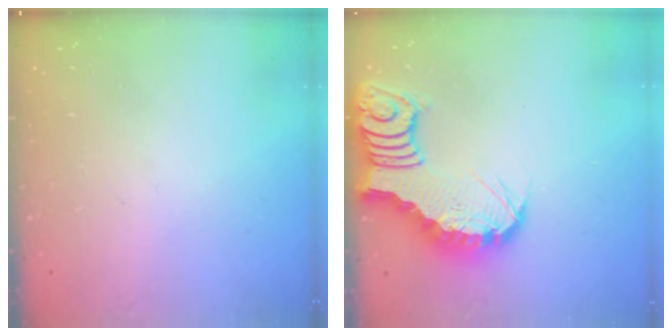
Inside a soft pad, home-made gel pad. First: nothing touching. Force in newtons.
{"total": 5.5, "press": 5.5, "slide": 0.6}